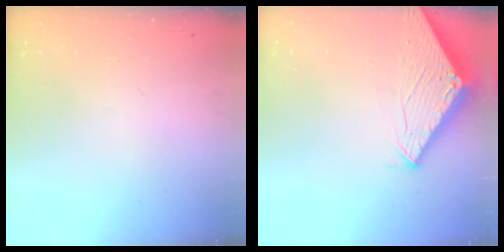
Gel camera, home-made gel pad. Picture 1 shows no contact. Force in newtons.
{"total": 2.8, "press": 2.8, "slide": 0.2}